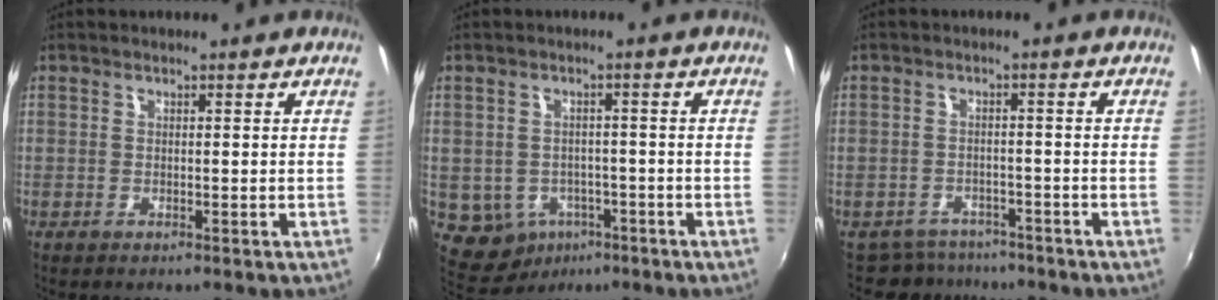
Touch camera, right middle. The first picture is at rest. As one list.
[{"total": 8.1, "force": [-3.5, 6.8, 2.7], "torque": [-0.082, -0.003, -0.033]}, {"total": 5.9, "force": [-5.2, 2.7, 0.4], "torque": [-0.019, 0.003, -0.078]}]